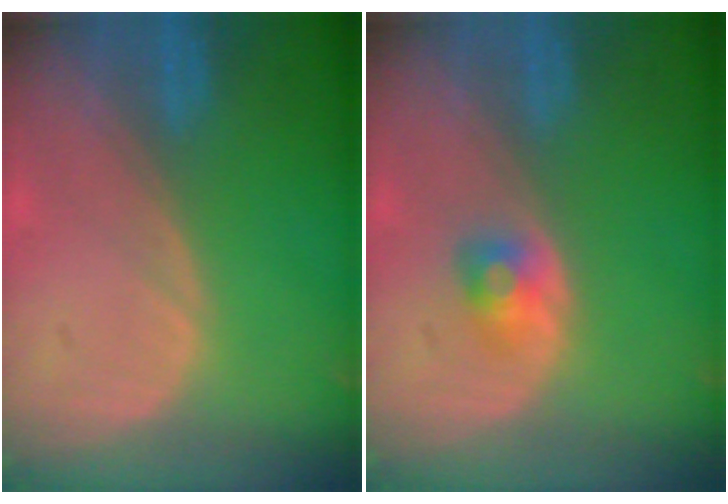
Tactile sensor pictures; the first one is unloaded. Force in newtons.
{"total": 2.6, "press": 2.4, "slide": 1.2}